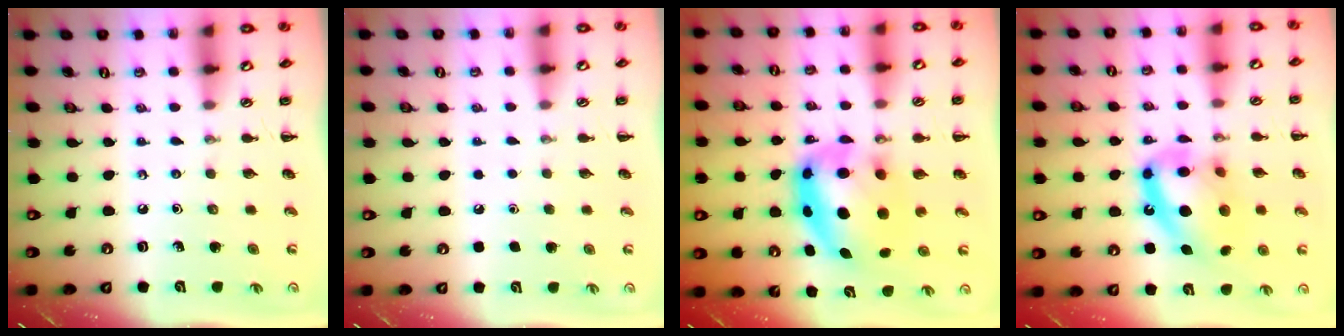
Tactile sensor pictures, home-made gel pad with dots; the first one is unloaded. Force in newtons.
{"total": 1.6, "press": 1.6, "slide": 0.1}
{"total": 11.0, "press": 10.7, "slide": 2.7}
{"total": 16.5, "press": 16.0, "slide": 4.0}